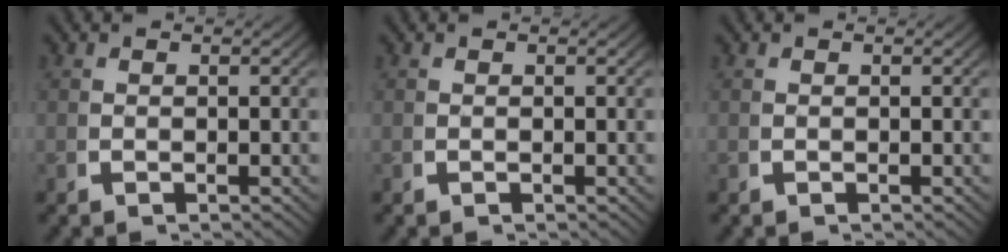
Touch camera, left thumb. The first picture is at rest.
{"total": 0.0}
{"total": 0.0}